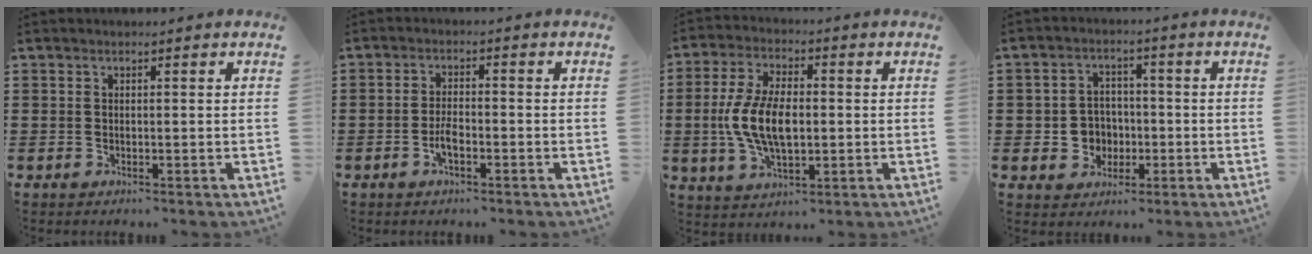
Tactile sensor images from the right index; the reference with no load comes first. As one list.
[{"total": 3.0, "force": [-1.5, 0.9, 2.4], "torque": [-0.051, 0.000, -0.028]}, {"total": 9.4, "force": [-0.7, 4.6, 8.2], "torque": [-0.186, -0.001, -0.019]}, {"total": 4.5, "force": [-0.9, 4.3, 1.3], "torque": [-0.039, 0.011, -0.018]}]